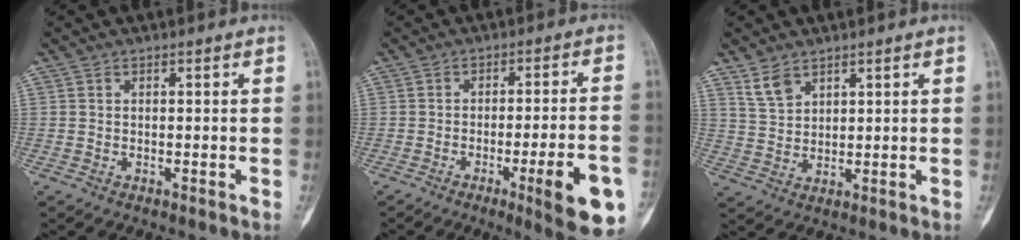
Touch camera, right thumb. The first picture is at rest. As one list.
[{"total": 13.7, "force": [-5.4, 2.3, 12.4], "torque": [-0.156, 0.014, -0.068]}, {"total": 4.3, "force": [3.0, 2.4, 1.8], "torque": [-0.026, -0.016, 0.069]}]